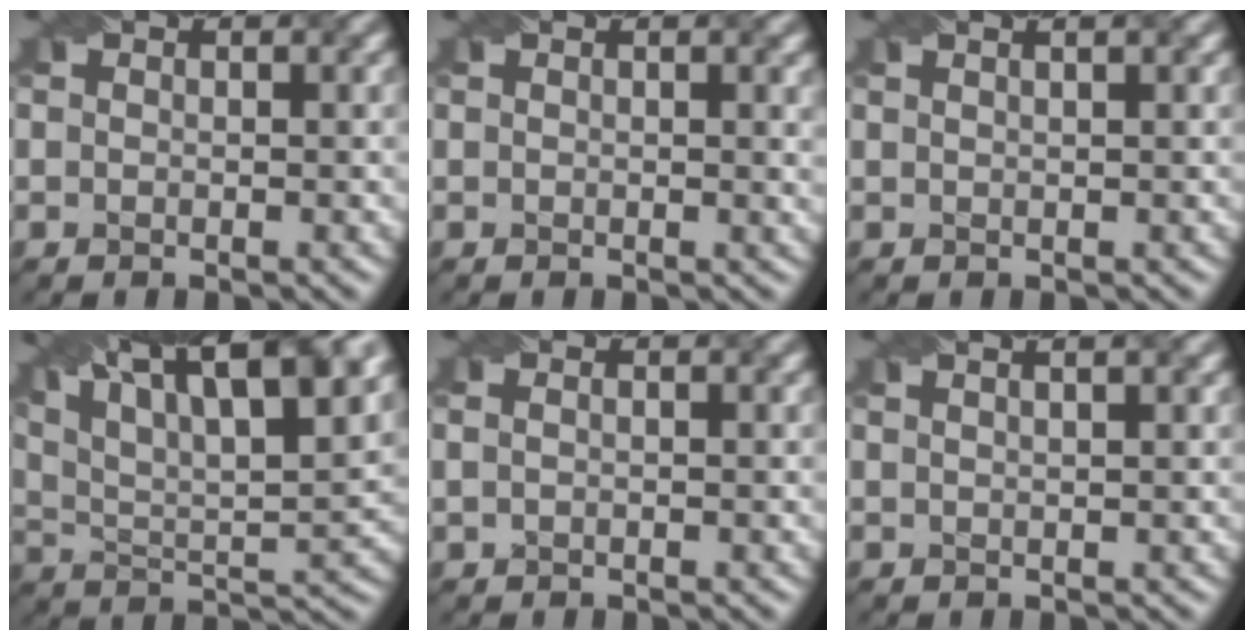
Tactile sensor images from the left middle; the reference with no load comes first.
{"total": 1.2, "force": [0.5, 0.3, 1.0], "torque": [-0.010, 0.000, 0.008]}
{"total": 3.3, "force": [1.8, 1.7, 2.1], "torque": [-0.007, 0.021, -0.005]}
{"total": 15.9, "force": [9.9, 5.3, 11.3], "torque": [-0.194, 0.038, 0.137]}
{"total": 1.8, "force": [0.6, 1.2, 1.2], "torque": [-0.025, 0.010, -0.002]}
{"total": 4.0, "force": [2.3, 2.0, 2.7], "torque": [-0.008, 0.032, -0.004]}